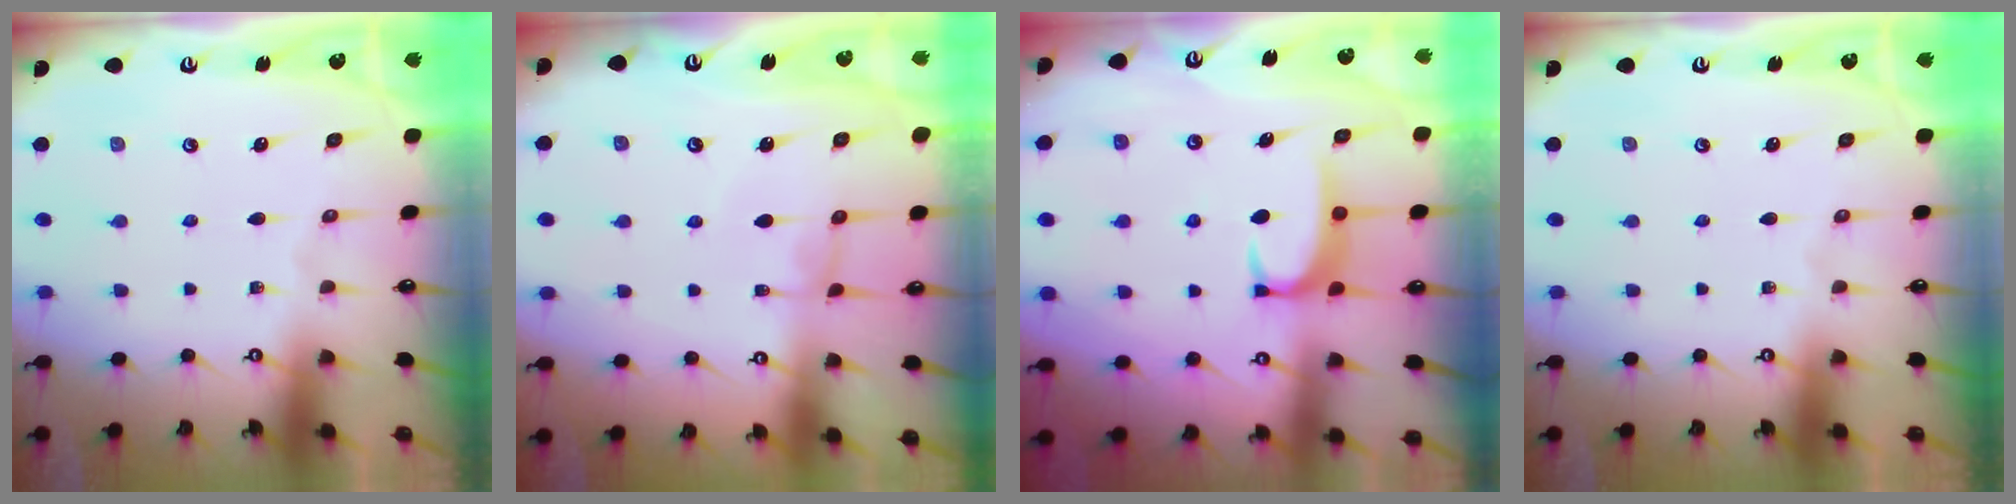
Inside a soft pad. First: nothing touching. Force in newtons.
{"total": 0.0}
{"total": 2.8, "press": 2.8, "slide": 0.4}
{"total": 0.0}